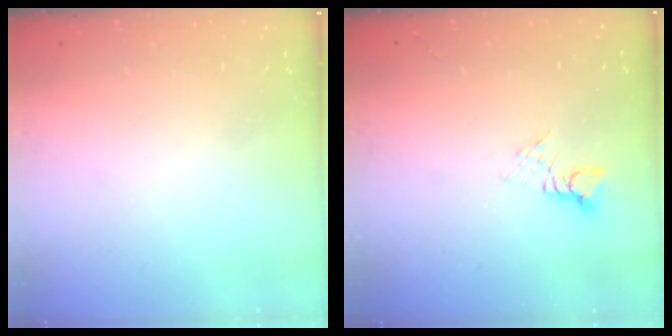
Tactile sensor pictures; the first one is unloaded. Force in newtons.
{"total": 3.0, "press": 3.0, "slide": 0.3}